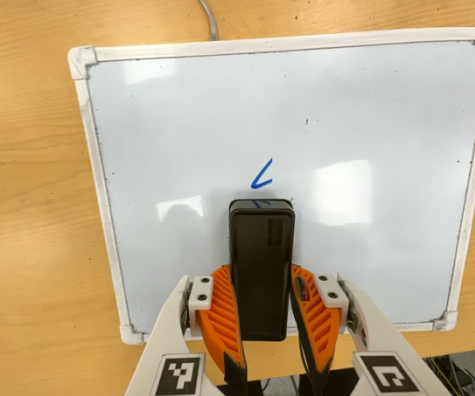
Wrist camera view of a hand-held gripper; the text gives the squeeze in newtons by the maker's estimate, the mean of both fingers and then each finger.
{"total": 7.9, "left": 5.9, "right": 10.0}